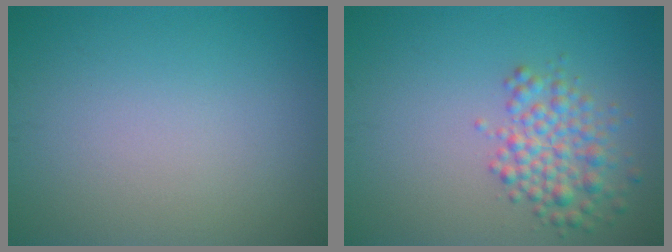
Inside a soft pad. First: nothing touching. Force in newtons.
{"total": 3.6, "press": 3.6, "slide": 0.1}